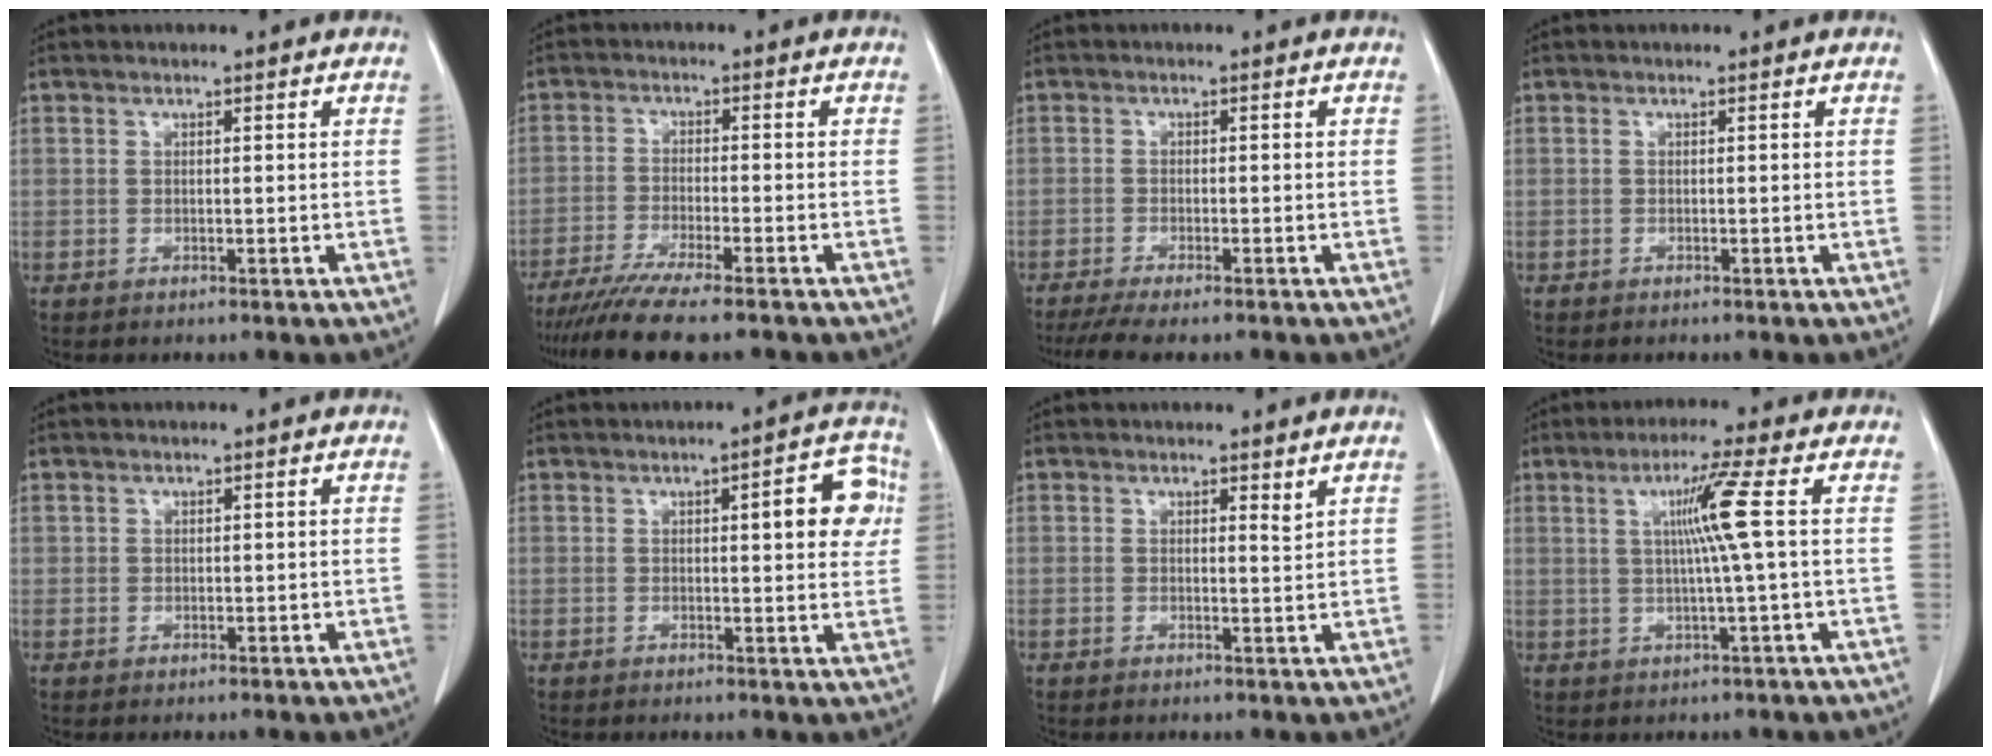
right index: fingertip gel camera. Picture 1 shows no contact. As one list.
[{"total": 10.7, "force": [-9.0, -0.1, 5.8], "torque": [-0.076, -0.026, -0.140]}, {"total": 6.1, "force": [-4.9, 0.6, 3.5], "torque": [-0.051, -0.012, -0.078]}, {"total": 0.0}, {"total": 0.8, "force": [0.3, 0.8, 0.2], "torque": [0.003, 0.001, 0.006]}, {"total": 7.4, "force": [2.0, 2.0, 6.8], "torque": [-0.074, 0.015, 0.019]}, {"total": 1.3, "force": [1.1, 0.1, 0.7], "torque": [-0.009, -0.010, 0.018]}, {"total": 6.5, "force": [1.3, -1.8, 6.1], "torque": [-0.111, 0.003, 0.027]}]